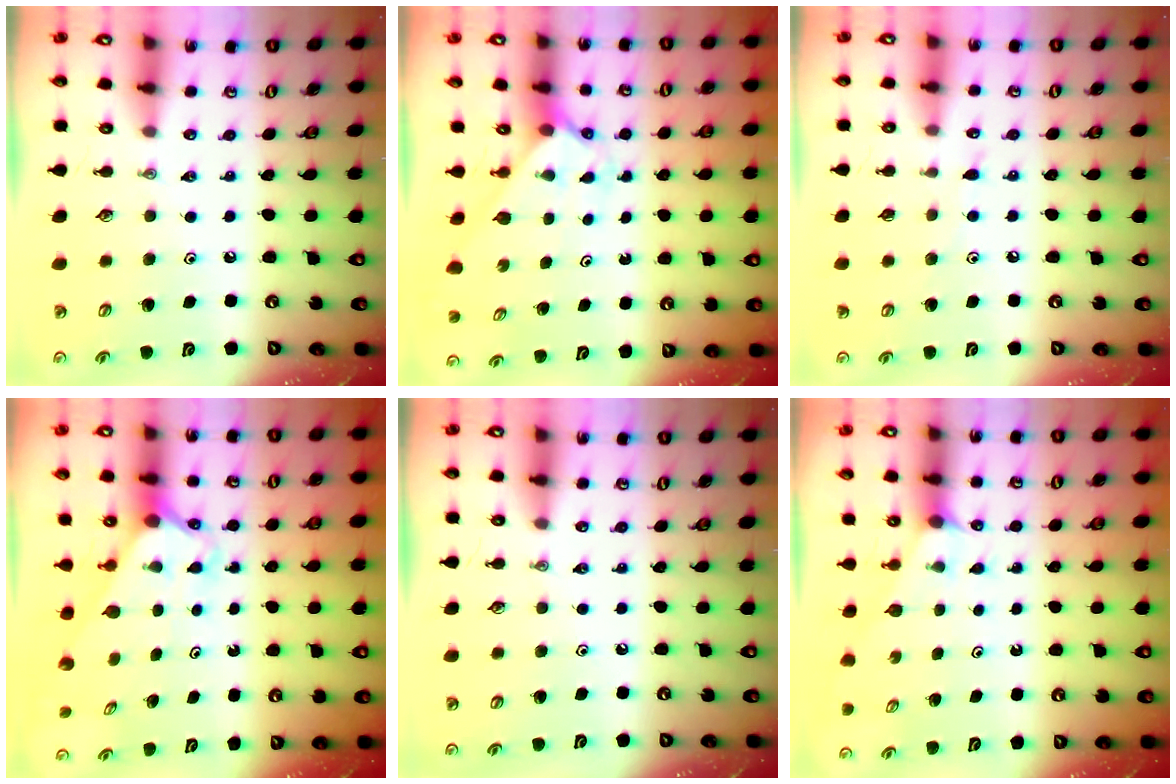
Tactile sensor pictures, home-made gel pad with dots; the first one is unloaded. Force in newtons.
{"total": 2.3, "press": 2.3, "slide": 0.1}
{"total": 4.8, "press": 4.7, "slide": 0.6}
{"total": 2.2, "press": 2.2, "slide": 0.2}
{"total": 0.0}
{"total": 2.0, "press": 2.0, "slide": 0.2}